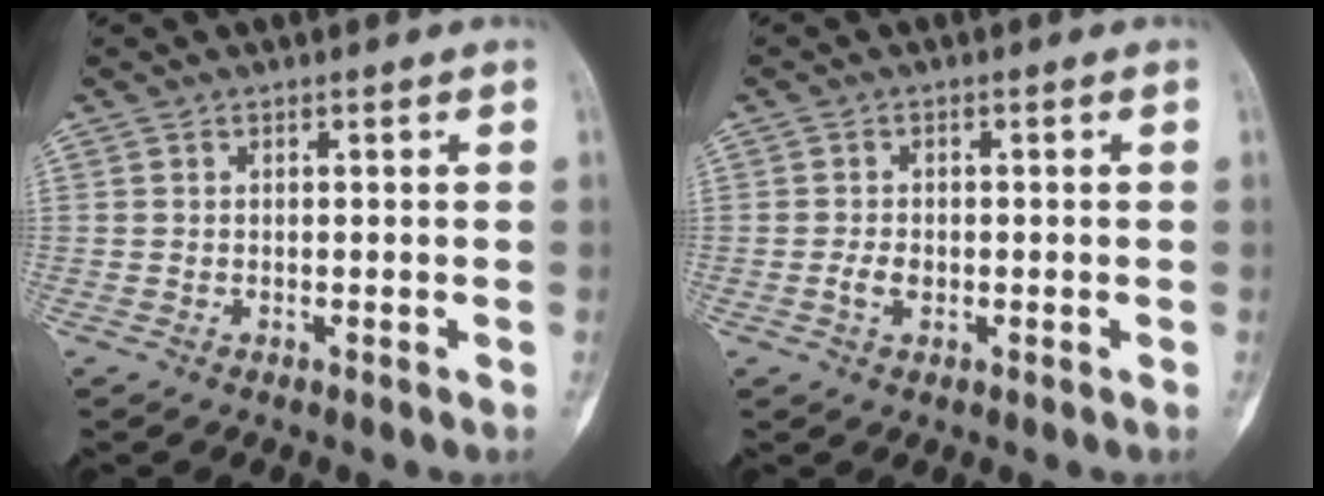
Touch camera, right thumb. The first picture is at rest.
{"total": 2.3, "force": [-0.5, 1.5, 1.6], "torque": [-0.031, 0.004, -0.010]}